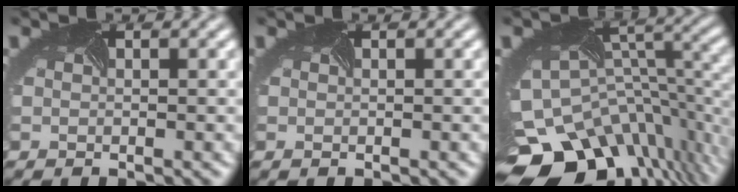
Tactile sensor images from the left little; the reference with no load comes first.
{"total": 0.0}
{"total": 13.6, "force": [-7.2, 8.2, 8.2], "torque": [-0.189, -0.042, -0.086]}